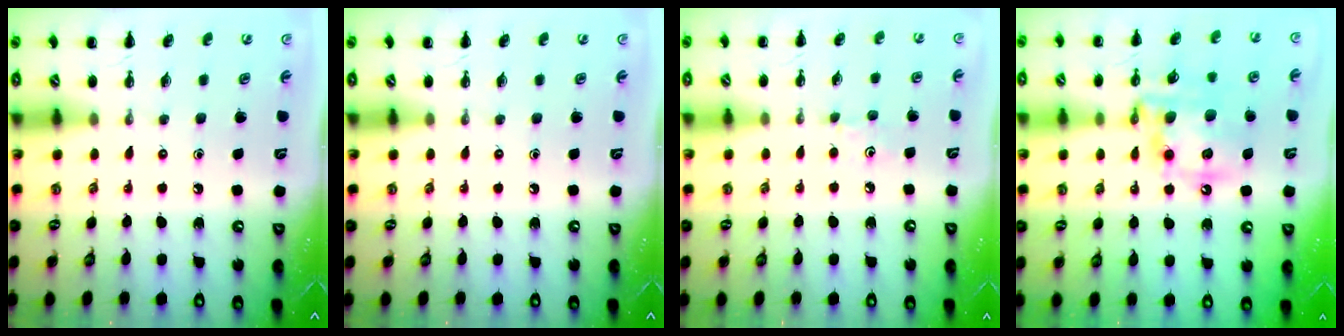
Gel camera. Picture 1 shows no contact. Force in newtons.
{"total": 0.0}
{"total": 4.2, "press": 4.0, "slide": 1.5}
{"total": 15.7, "press": 15.2, "slide": 3.9}